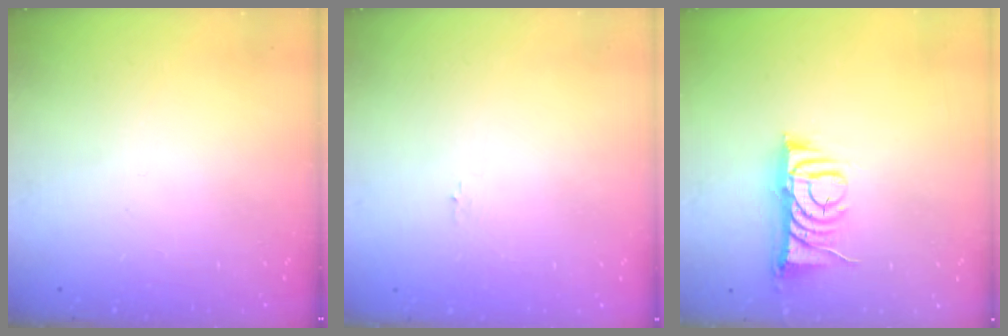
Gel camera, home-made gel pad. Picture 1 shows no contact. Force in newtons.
{"total": 0.8, "press": 0.8, "slide": 0.2}
{"total": 9.0, "press": 9.0, "slide": 0.4}